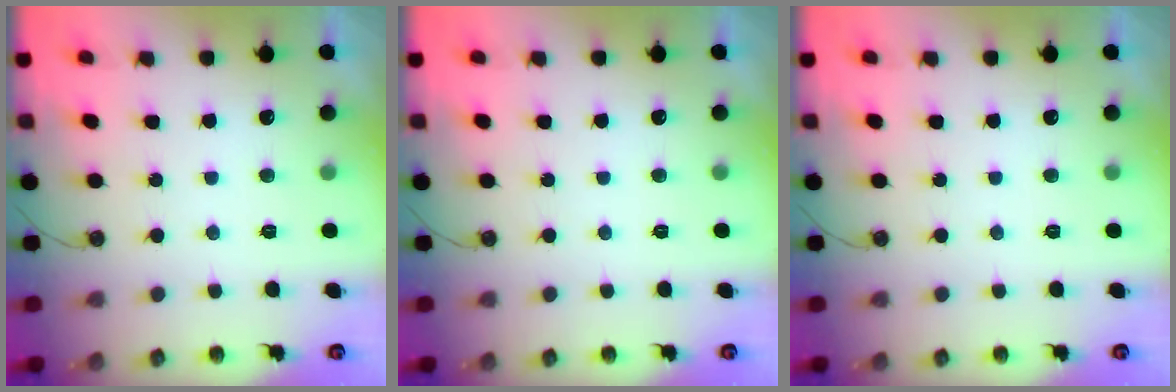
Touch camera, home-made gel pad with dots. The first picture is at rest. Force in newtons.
{"total": 0.0}
{"total": 0.0}